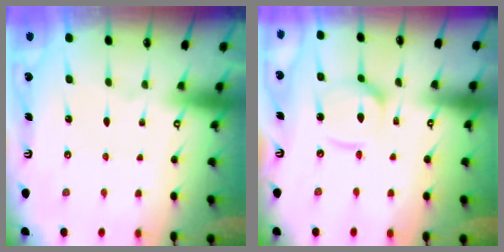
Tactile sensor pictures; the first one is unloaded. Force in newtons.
{"total": 11.2, "press": 11.2, "slide": 1.1}